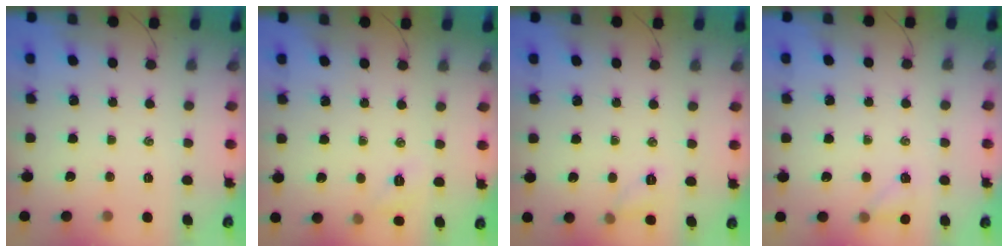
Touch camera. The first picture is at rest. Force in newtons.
{"total": 5.5, "press": 5.3, "slide": 1.5}
{"total": 5.6, "press": 5.4, "slide": 1.5}
{"total": 5.7, "press": 5.6, "slide": 0.9}